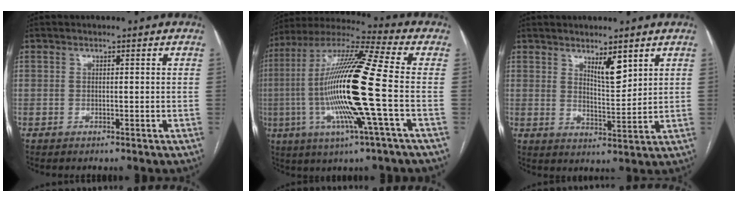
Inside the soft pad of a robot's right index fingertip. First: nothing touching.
{"total": 19.8, "force": [-3.1, -0.2, 19.5], "torque": [-0.394, -0.005, -0.071]}
{"total": 4.9, "force": [3.1, 1.1, 3.6], "torque": [-0.066, -0.012, 0.058]}